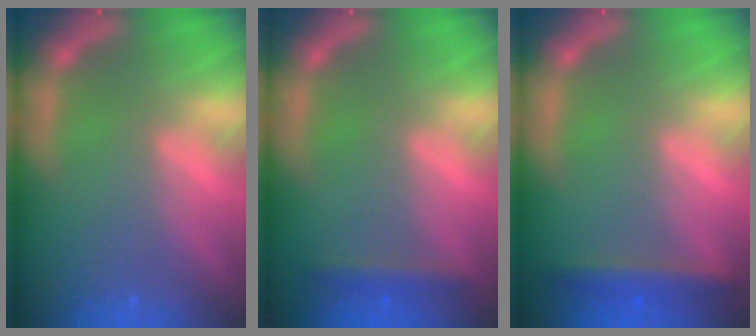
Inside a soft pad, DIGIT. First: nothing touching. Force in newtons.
{"total": 1.9}
{"total": 3.0}